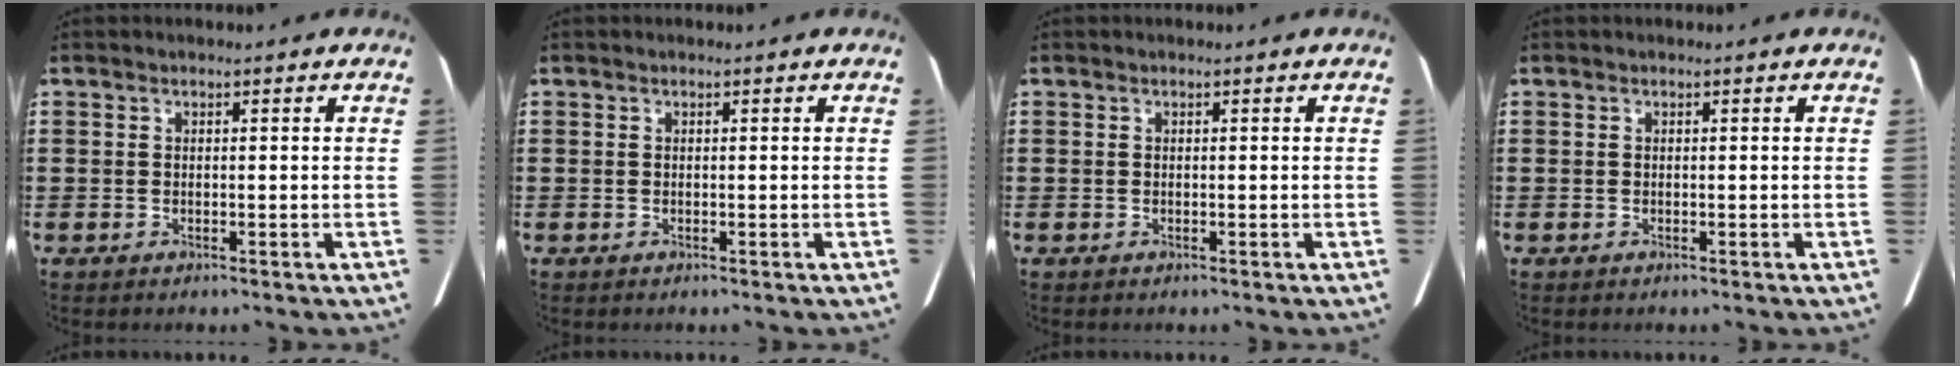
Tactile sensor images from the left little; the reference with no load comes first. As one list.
[{"total": 0.0}, {"total": 0.0}, {"total": 0.0}]